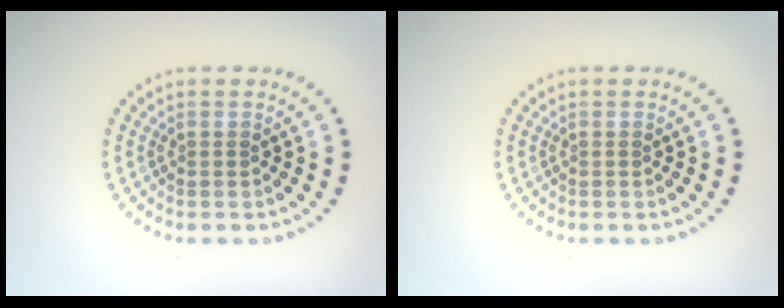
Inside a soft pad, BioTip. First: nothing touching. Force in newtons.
{"total": 0.0}